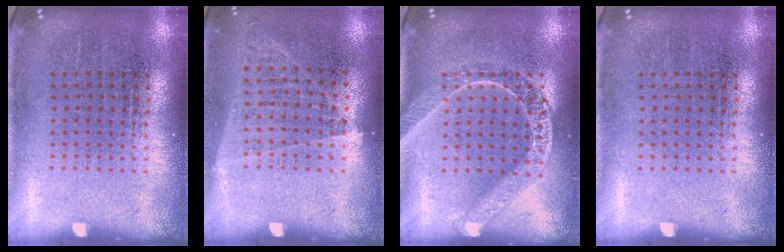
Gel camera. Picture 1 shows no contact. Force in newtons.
{"total": 1.0, "press": 0.9, "slide": 0.5}
{"total": 1.6, "press": 1.5, "slide": 0.4}
{"total": 0.0}